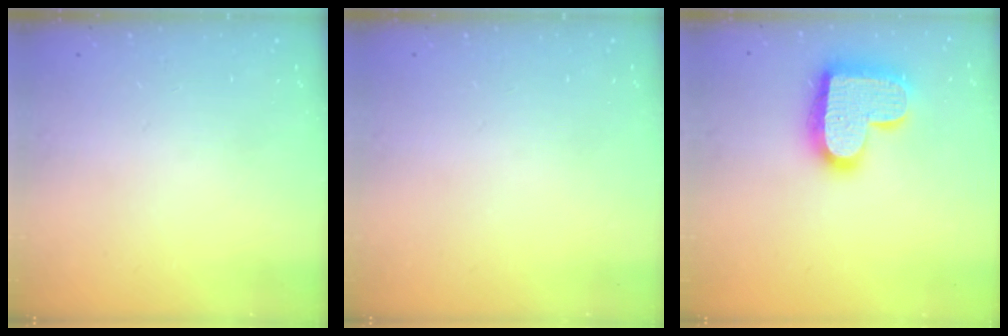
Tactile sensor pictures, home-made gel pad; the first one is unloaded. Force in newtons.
{"total": 0.0}
{"total": 18.7, "press": 18.7, "slide": 1.2}